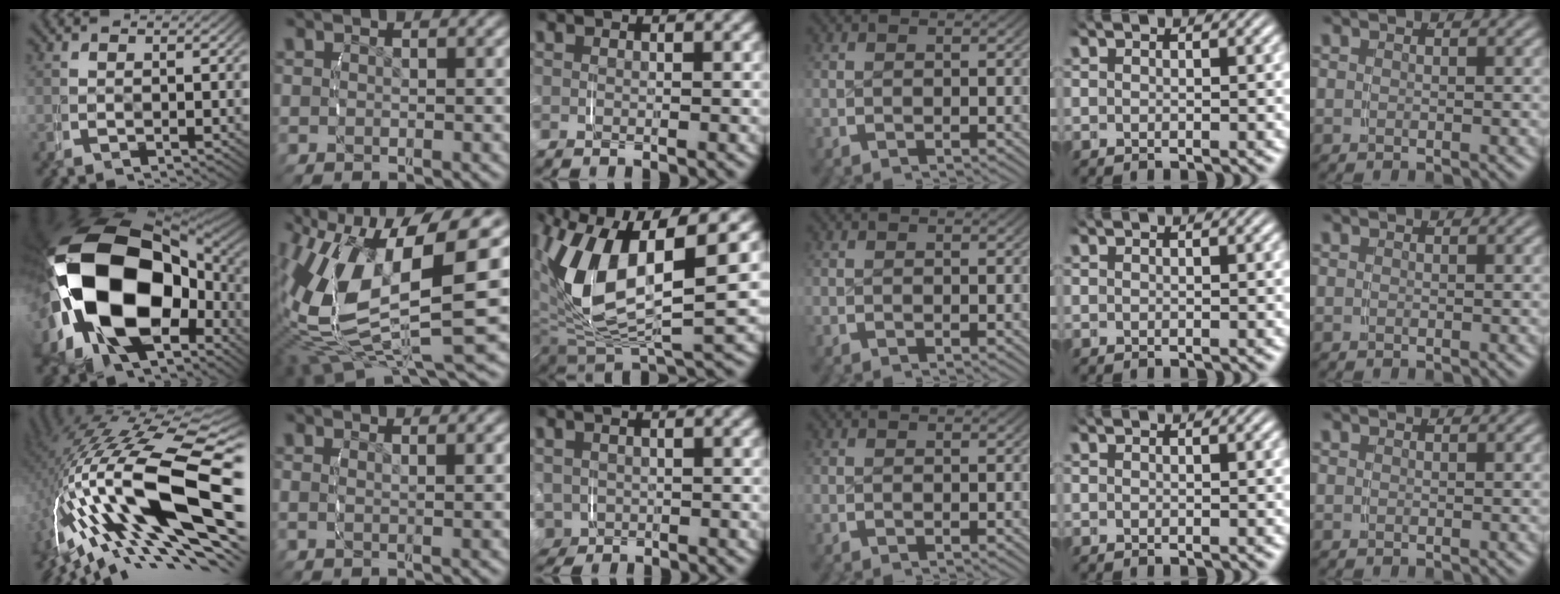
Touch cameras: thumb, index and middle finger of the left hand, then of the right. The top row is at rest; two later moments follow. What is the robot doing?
{"motion": "grasp_and_lifting", "object": "router"}